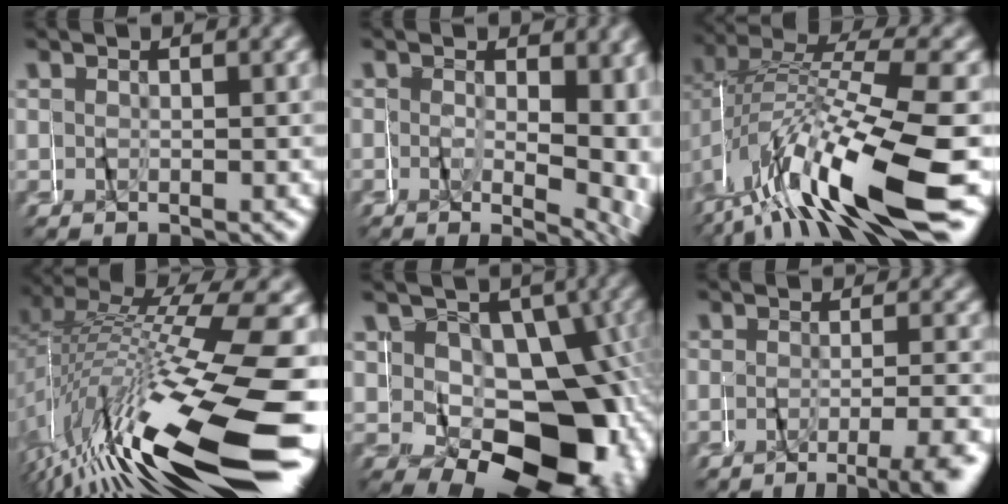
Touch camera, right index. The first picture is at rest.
{"total": 4.2, "force": [-1.4, 1.7, 3.5], "torque": [-0.045, -0.020, -0.017]}
{"total": 10.4, "force": [-3.5, 4.6, 8.7], "torque": [-0.188, -0.019, -0.054]}
{"total": 17.2, "force": [-7.3, 5.7, 14.5], "torque": [-0.239, -0.012, -0.095]}
{"total": 14.7, "force": [-3.2, 10.7, 9.5], "torque": [-0.157, -0.046, -0.037]}
{"total": 3.8, "force": [-3.3, -0.3, 1.8], "torque": [-0.026, -0.007, -0.055]}